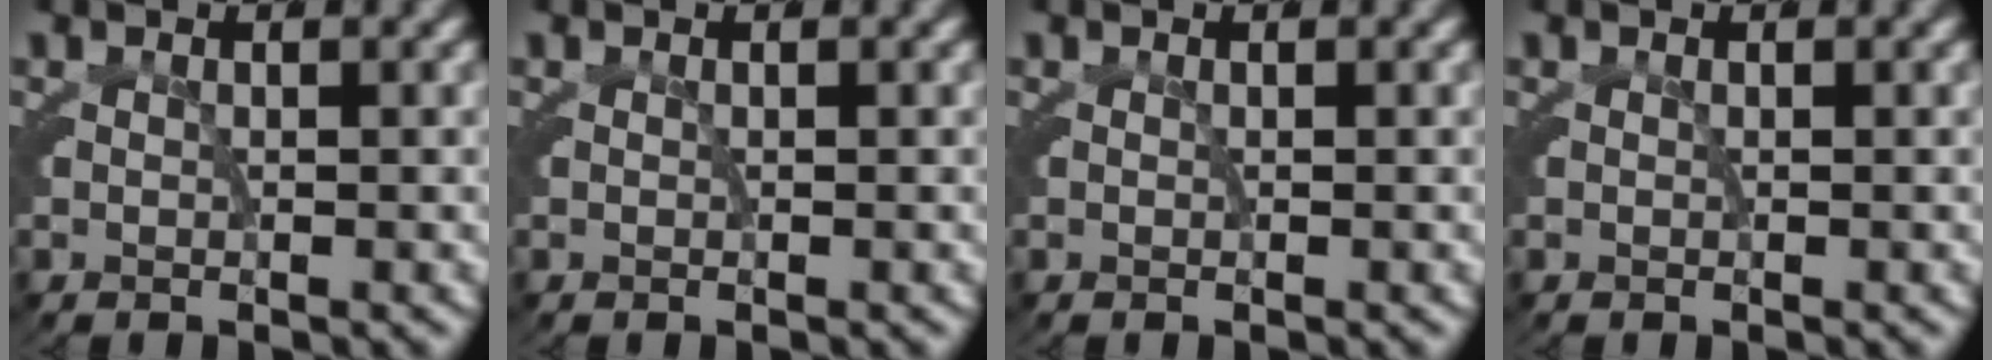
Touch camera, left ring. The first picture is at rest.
{"total": 0.0}
{"total": 0.0}
{"total": 0.0}